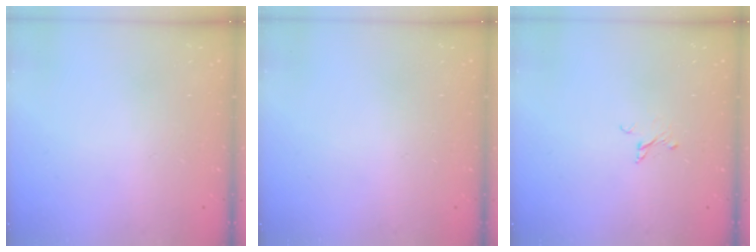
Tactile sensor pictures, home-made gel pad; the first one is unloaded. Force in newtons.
{"total": 0.0}
{"total": 2.2, "press": 2.2, "slide": 0.1}